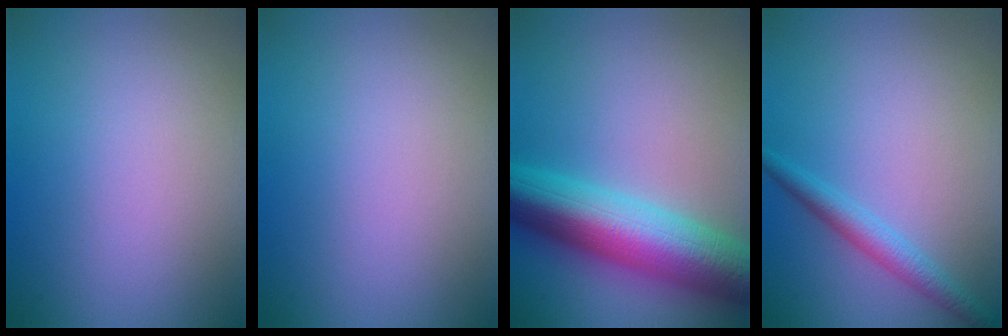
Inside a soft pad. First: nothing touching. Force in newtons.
{"total": 0.0}
{"total": 10.5, "press": 10.5, "slide": 0.2}
{"total": 2.3, "press": 2.3, "slide": 0.1}